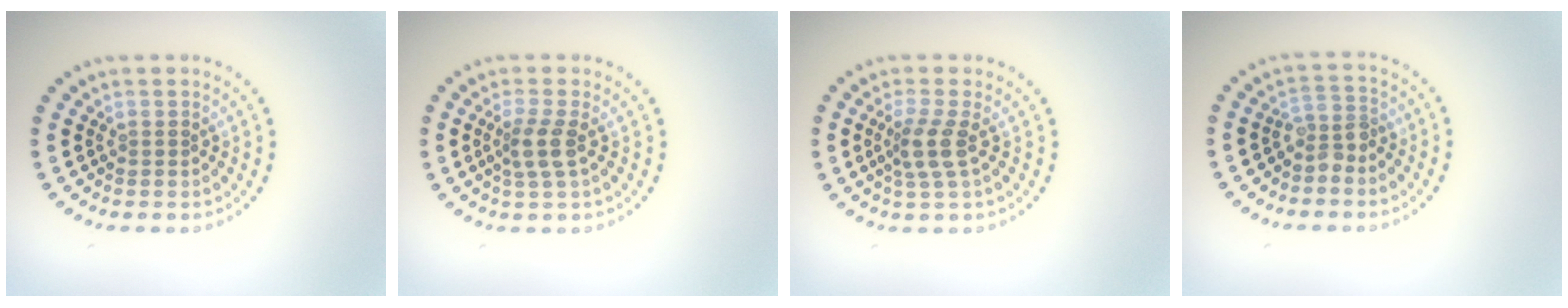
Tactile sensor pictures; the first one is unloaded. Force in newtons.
{"total": 2.4, "press": 1.9, "slide": 1.5}
{"total": 2.6, "press": 2.0, "slide": 1.7}
{"total": 1.9, "press": 1.6, "slide": 0.9}